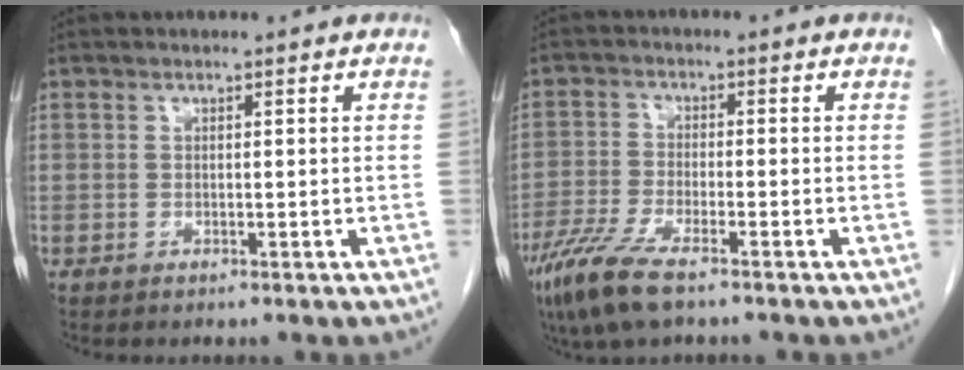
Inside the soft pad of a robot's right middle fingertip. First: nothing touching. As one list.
[{"total": 7.5, "force": [-5.2, 1.3, 5.3], "torque": [-0.118, -0.017, -0.095]}]